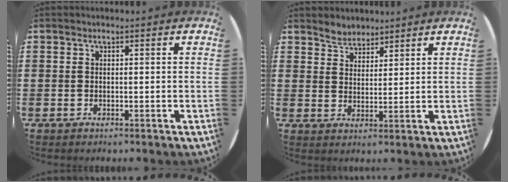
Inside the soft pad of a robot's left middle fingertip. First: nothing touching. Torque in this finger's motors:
{"motor_torque": [0.00, 0.01, 0.02, 0.00]}